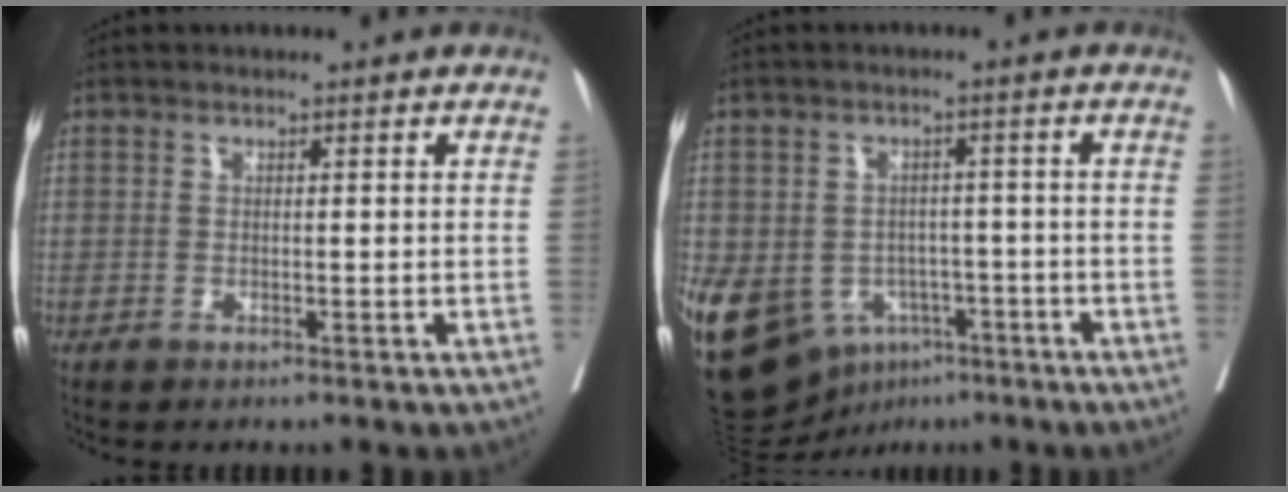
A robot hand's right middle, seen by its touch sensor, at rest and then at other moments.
{"total": 17.1, "force": [-7.4, 13.0, 8.4], "torque": [-0.200, 0.009, -0.099]}